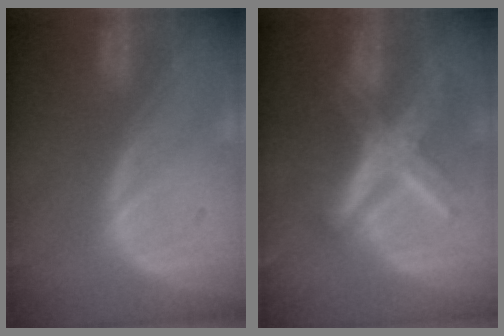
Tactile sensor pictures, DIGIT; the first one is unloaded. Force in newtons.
{"total": 8.6, "press": 8.6, "slide": 0.7}